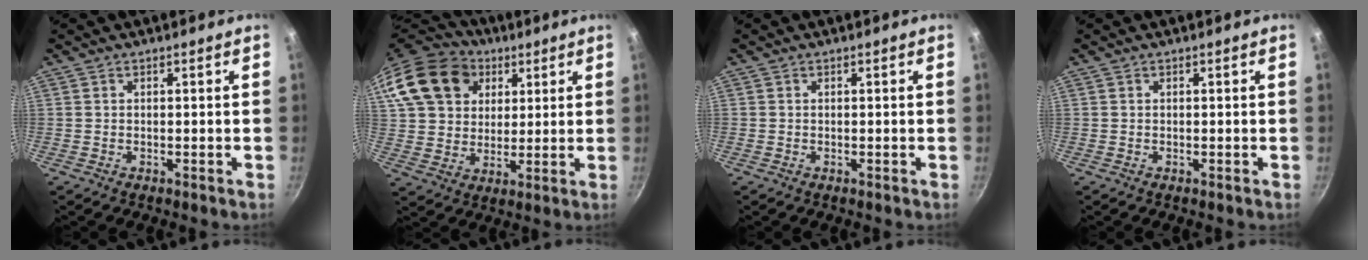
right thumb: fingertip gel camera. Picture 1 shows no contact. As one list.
[{"total": 21.5, "force": [8.6, 16.6, 10.6], "torque": [-0.210, 0.021, 0.156]}, {"total": 0.0}, {"total": 0.0}]